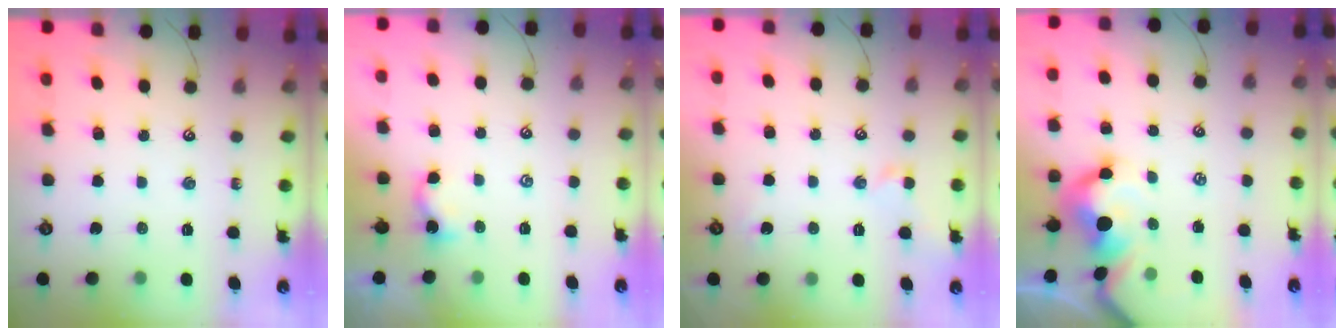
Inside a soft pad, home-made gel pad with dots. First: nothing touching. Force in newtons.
{"total": 3.7, "press": 3.7, "slide": 0.0}
{"total": 1.3, "press": 1.2, "slide": 0.4}
{"total": 5.6, "press": 5.4, "slide": 1.7}